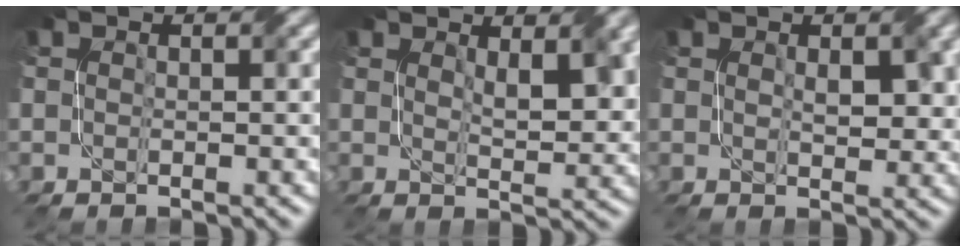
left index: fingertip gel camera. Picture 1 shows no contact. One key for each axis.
{"total": 3.7, "fx": 2.0, "fy": 1.2, "fz": 2.9, "tx": -0.045, "ty": 0.001, "tz": 0.042}
{"total": 2.7, "fx": 0.9, "fy": 1.2, "fz": 2.3, "tx": -0.036, "ty": 0.003, "tz": 0.026}